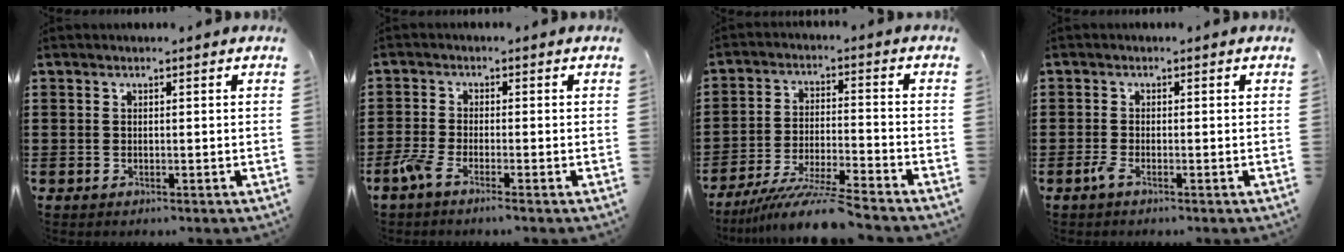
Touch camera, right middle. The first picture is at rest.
{"total": 2.8, "force": [-1.9, 0.2, 2.0], "torque": [-0.064, -0.007, -0.045]}
{"total": 9.0, "force": [-8.0, -0.2, 4.2], "torque": [-0.081, -0.006, -0.154]}
{"total": 1.4, "force": [-0.9, 0.2, 1.1], "torque": [-0.029, -0.005, -0.018]}